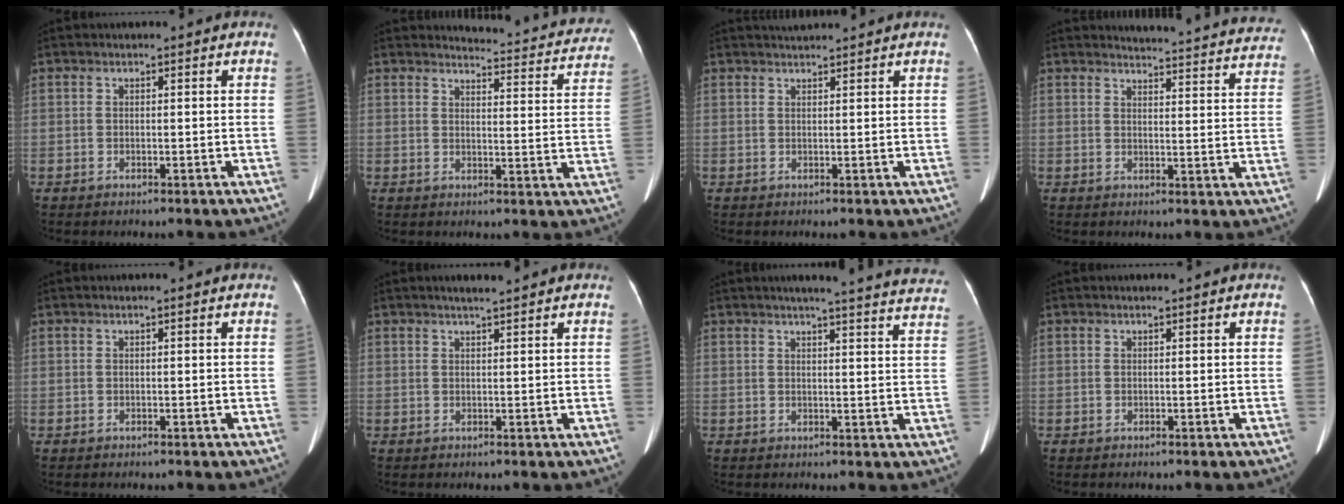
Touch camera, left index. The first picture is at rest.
{"total": 14.5, "force": [14.2, 1.6, 2.3], "torque": [-0.010, -0.060, 0.138]}
{"total": 2.8, "force": [2.7, -0.3, 0.6], "torque": [-0.008, 0.023, 0.048]}
{"total": 22.3, "force": [21.8, 2.0, 4.5], "torque": [-0.047, -0.081, 0.233]}
{"total": 0.0}
{"total": 3.3, "force": [2.7, 0.0, 1.9], "torque": [-0.030, 0.012, 0.040]}
{"total": 21.4, "force": [19.9, 0.9, 8.0], "torque": [-0.099, -0.049, 0.215]}
{"total": 0.9, "force": [0.7, 0.0, 0.6], "torque": [-0.009, 0.010, 0.011]}